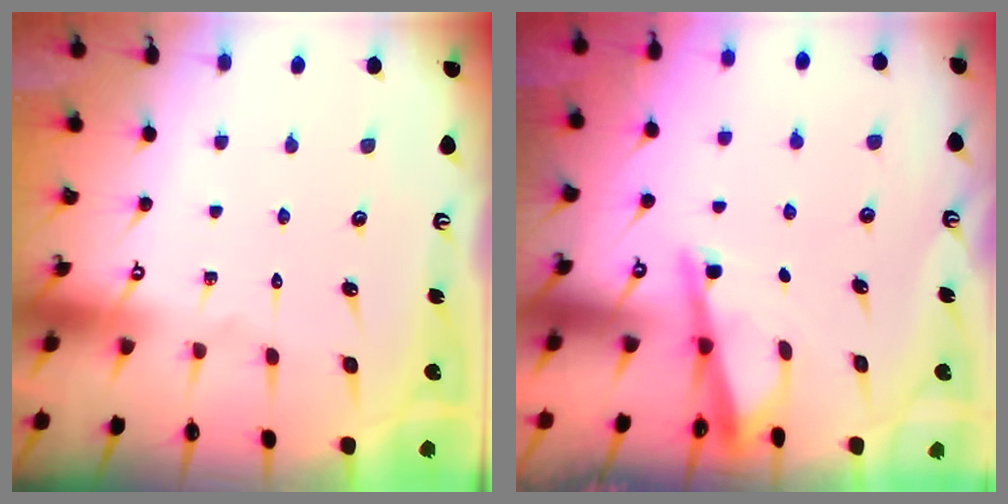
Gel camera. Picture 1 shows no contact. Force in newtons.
{"total": 3.5, "press": 3.4, "slide": 0.4}